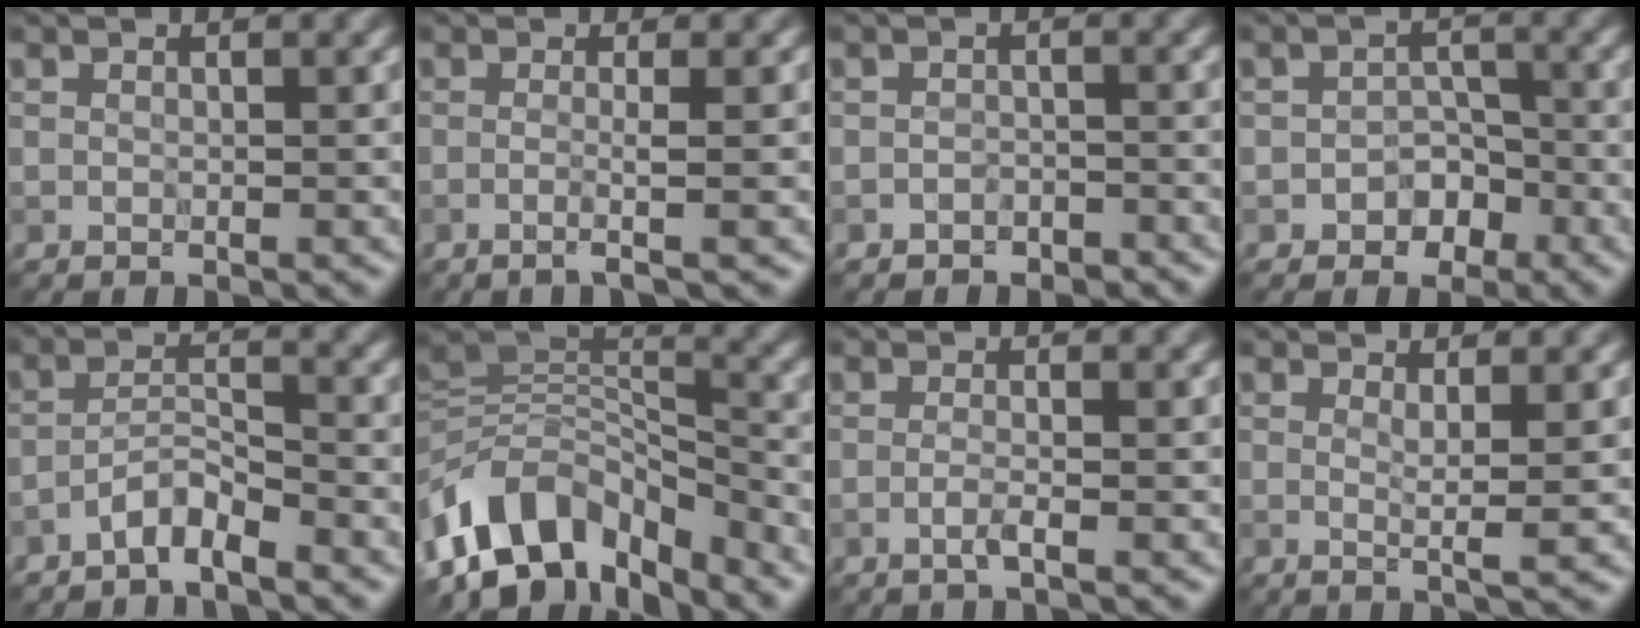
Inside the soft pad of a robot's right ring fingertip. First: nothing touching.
{"total": 2.3, "force": [-0.4, 0.6, 2.2], "torque": [-0.024, -0.003, -0.023]}
{"total": 1.6, "force": [-1.4, 0.8, 0.0], "torque": [0.008, 0.008, -0.025]}
{"total": 2.4, "force": [-1.5, 1.8, 0.7], "torque": [0.004, 0.009, -0.027]}
{"total": 2.7, "force": [-2.3, 0.3, 1.2], "torque": [-0.021, 0.012, -0.049]}
{"total": 10.4, "force": [-5.5, 5.7, 6.7], "torque": [-0.111, 0.021, -0.108]}
{"total": 1.3, "force": [-0.6, 0.2, 1.1], "torque": [-0.020, 0.003, -0.018]}
{"total": 2.2, "force": [0.5, 0.3, 2.2], "torque": [-0.035, -0.006, 0.005]}